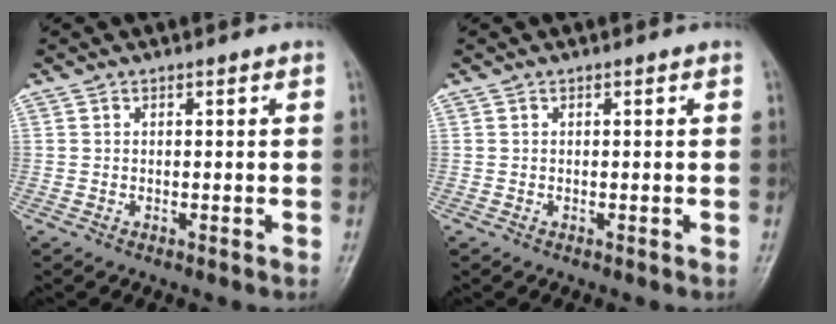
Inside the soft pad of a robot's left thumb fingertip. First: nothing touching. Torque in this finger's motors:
{"motor_torque": [0.00, 0.00, -0.01, -0.01, 0.00]}